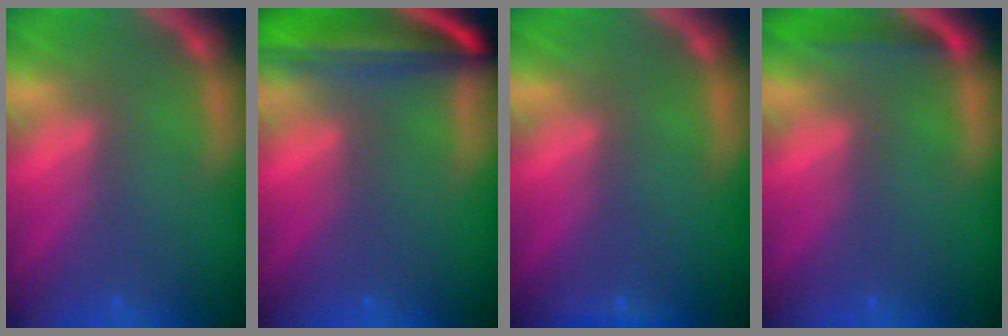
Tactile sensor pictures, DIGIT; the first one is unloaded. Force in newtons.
{"total": 9.2}
{"total": 0.9}
{"total": 1.9}